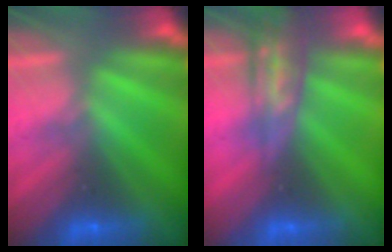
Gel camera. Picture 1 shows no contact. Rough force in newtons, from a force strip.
{"total": 2.5}